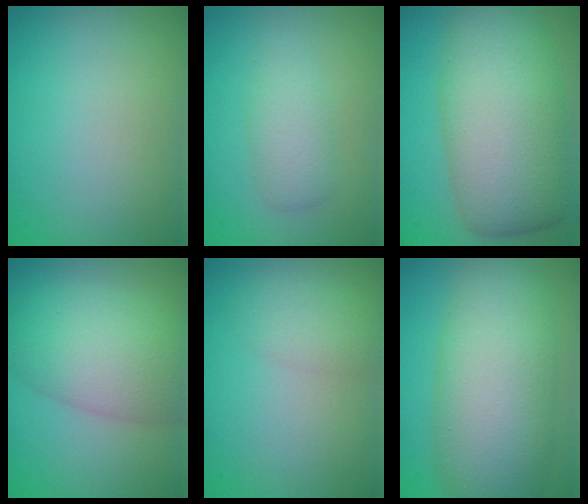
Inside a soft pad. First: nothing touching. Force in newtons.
{"total": 2.6, "press": 2.6, "slide": 0.1}
{"total": 10.1, "press": 10.0, "slide": 0.7}
{"total": 7.8, "press": 7.8, "slide": 0.2}
{"total": 2.3, "press": 2.3, "slide": 0.1}
{"total": 11.4, "press": 11.4, "slide": 0.5}